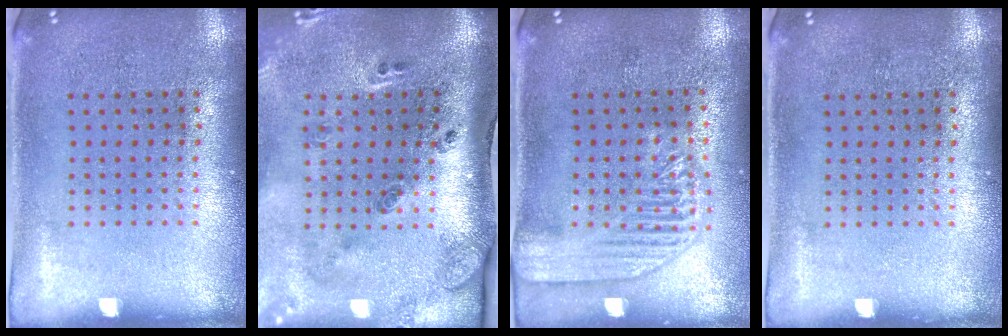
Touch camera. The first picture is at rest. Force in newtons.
{"total": 3.1, "press": 1.8, "slide": 2.5}
{"total": 2.0, "press": 1.8, "slide": 0.7}
{"total": 0.0}